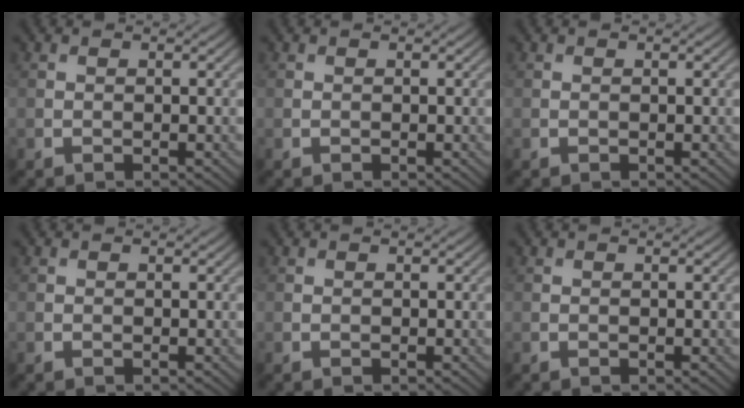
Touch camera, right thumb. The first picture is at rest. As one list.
[{"total": 0.0}, {"total": 0.0}, {"total": 0.0}, {"total": 0.0}, {"total": 0.0}]